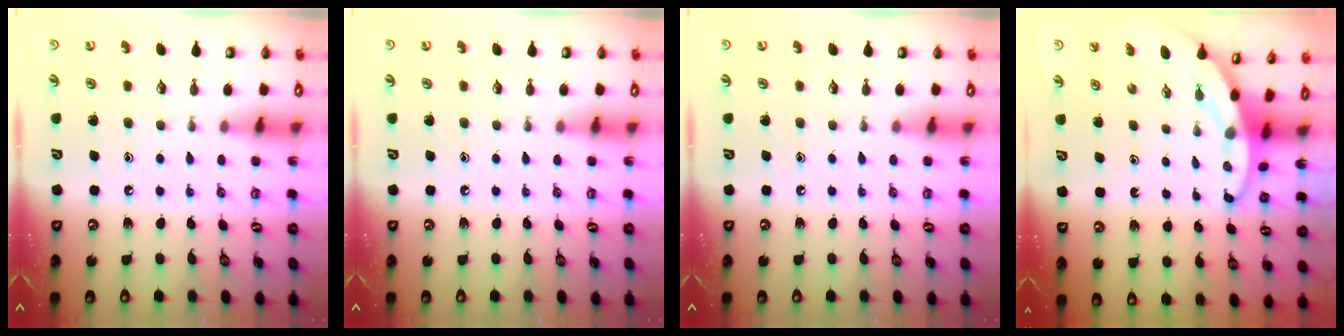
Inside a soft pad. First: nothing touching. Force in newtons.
{"total": 0.0}
{"total": 0.0}
{"total": 3.4, "press": 3.4, "slide": 0.1}